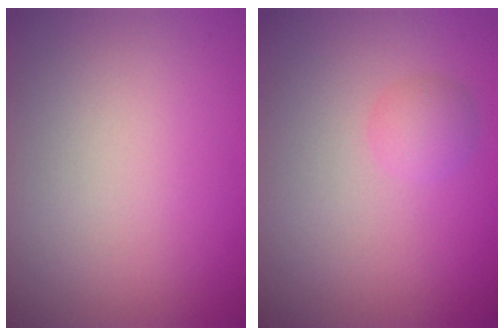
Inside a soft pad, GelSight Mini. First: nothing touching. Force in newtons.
{"total": 1.5, "press": 1.5, "slide": 0.1}